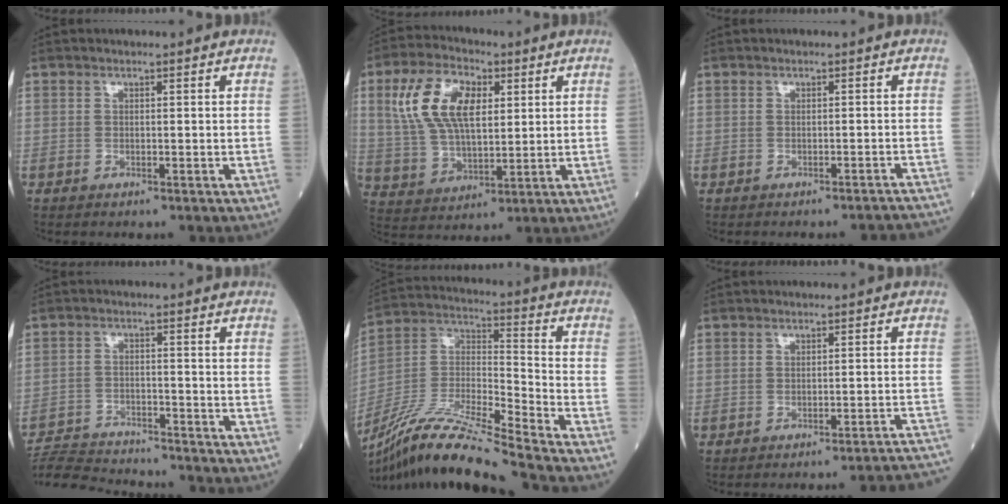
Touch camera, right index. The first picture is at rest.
{"total": 12.5, "force": [4.1, 6.2, 10.0], "torque": [-0.215, 0.023, 0.079]}
{"total": 6.2, "force": [-6.1, -0.3, 1.0], "torque": [0.000, -0.007, -0.062]}
{"total": 10.8, "force": [-10.6, 0.0, 2.0], "torque": [-0.037, -0.001, -0.178]}
{"total": 18.3, "force": [-15.9, -1.3, 8.9], "torque": [-0.191, -0.009, -0.297]}
{"total": 11.8, "force": [-11.5, -1.8, 1.8], "torque": [0.013, -0.010, -0.129]}